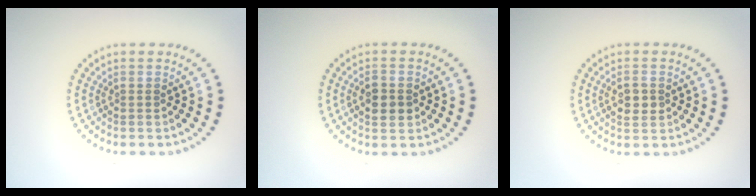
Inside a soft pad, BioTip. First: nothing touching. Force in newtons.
{"total": 2.9, "press": 2.9, "slide": 0.1}
{"total": 2.1, "press": 2.1, "slide": 0.3}